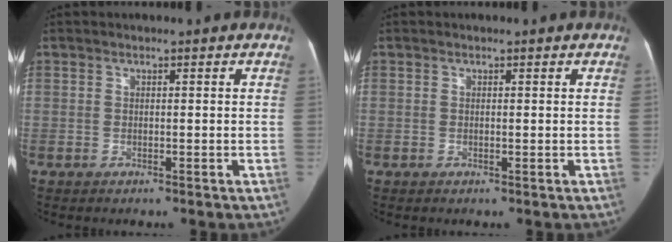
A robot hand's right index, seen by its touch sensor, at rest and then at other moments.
{"total": 0.0}